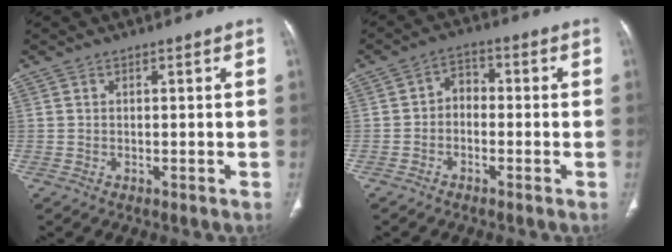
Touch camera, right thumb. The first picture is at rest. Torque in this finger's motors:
{"motor_torque": [-0.81, -0.02, -0.16, 0.26, 0.09]}